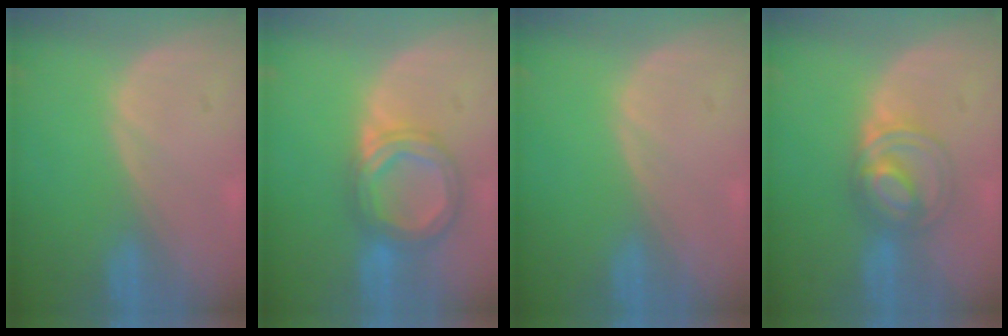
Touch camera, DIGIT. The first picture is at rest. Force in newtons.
{"total": 6.9, "press": 6.8, "slide": 0.5}
{"total": 0.0}
{"total": 5.8, "press": 5.7, "slide": 1.2}